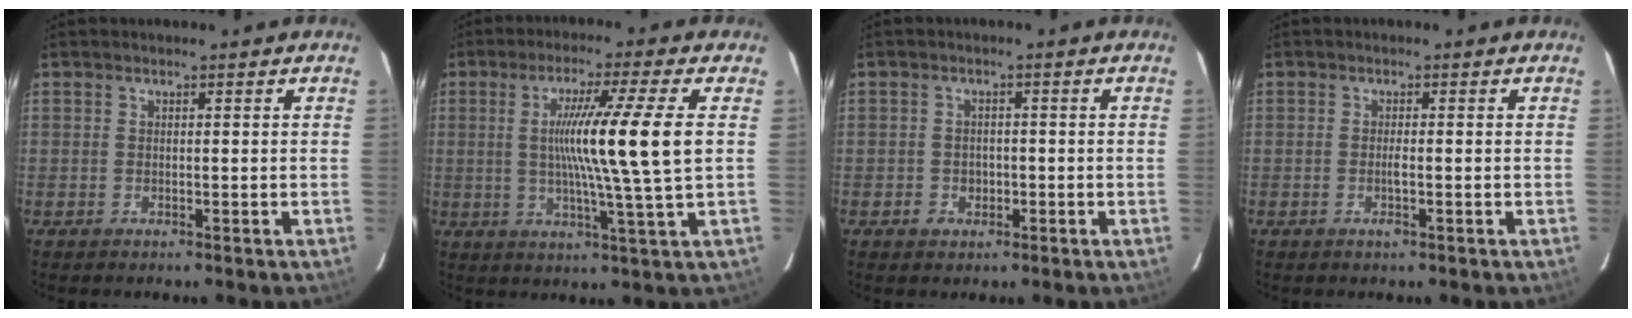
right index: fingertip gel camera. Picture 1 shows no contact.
{"total": 12.6, "force": [1.4, -2.1, 12.3], "torque": [-0.215, -0.006, 0.023]}
{"total": 2.2, "force": [-0.8, 1.9, 0.9], "torque": [-0.011, 0.006, -0.006]}
{"total": 1.4, "force": [-0.5, 0.0, 1.3], "torque": [-0.026, -0.002, -0.008]}